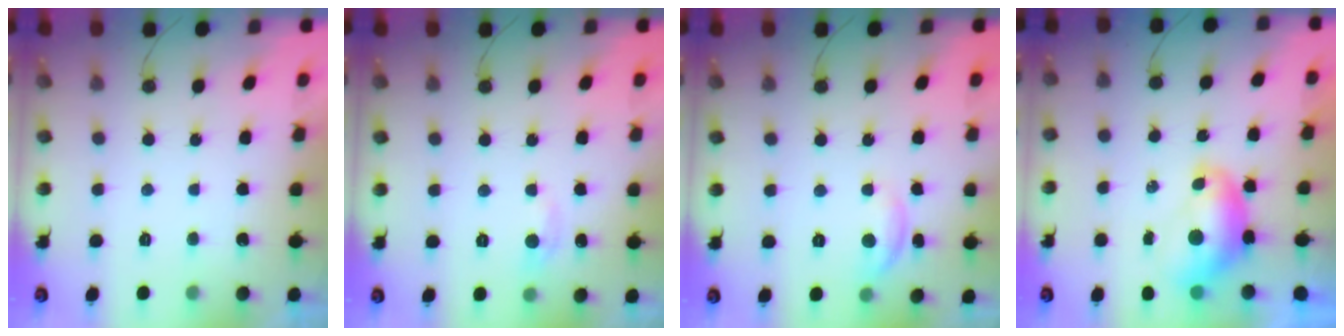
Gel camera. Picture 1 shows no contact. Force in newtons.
{"total": 4.2, "press": 4.1, "slide": 0.6}
{"total": 6.5, "press": 6.5, "slide": 0.3}
{"total": 7.8, "press": 7.8, "slide": 0.2}